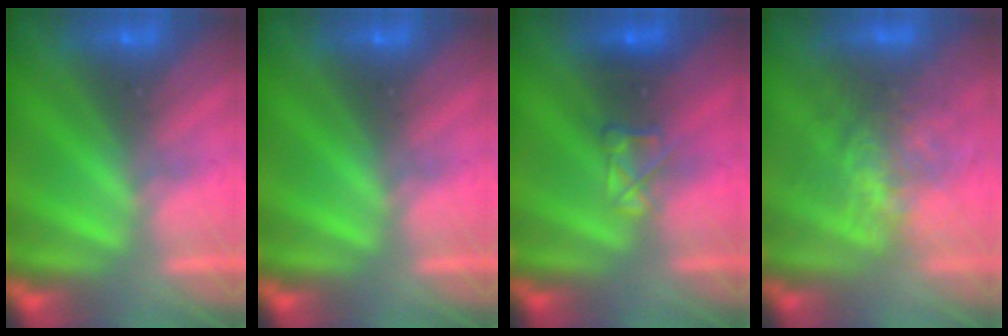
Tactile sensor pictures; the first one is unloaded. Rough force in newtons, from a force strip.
{"total": 0.0}
{"total": 2.9}
{"total": 3.6}